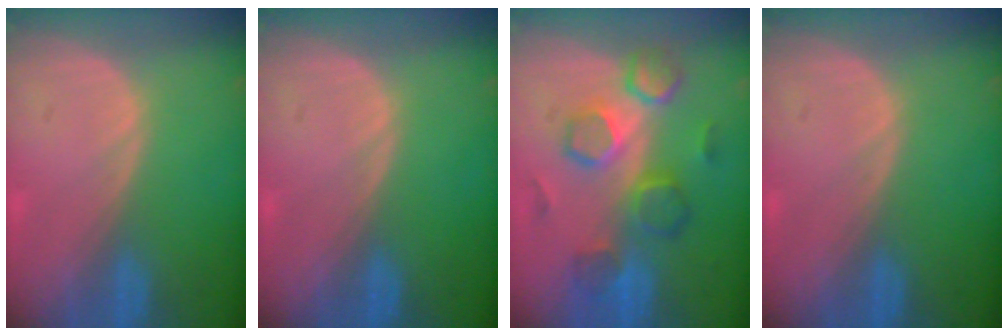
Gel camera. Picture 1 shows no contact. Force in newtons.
{"total": 0.0}
{"total": 8.3, "press": 8.2, "slide": 1.4}
{"total": 0.0}